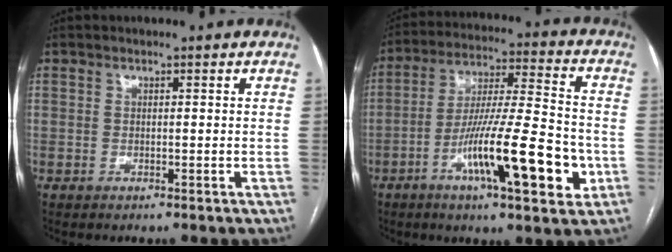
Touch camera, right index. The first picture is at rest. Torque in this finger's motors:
{"motor_torque": [1.18, -0.87, 1.05, 0.21]}